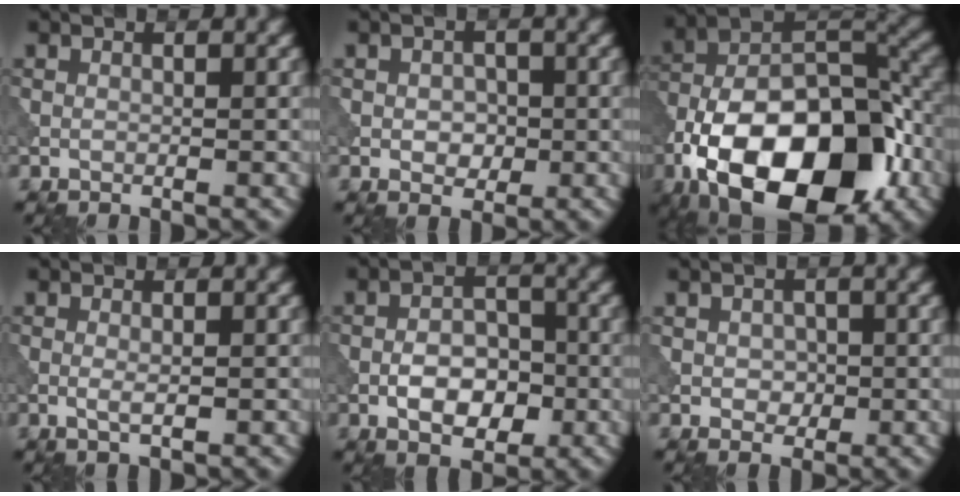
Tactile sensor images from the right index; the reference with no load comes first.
{"total": 1.9, "force": [-0.4, 1.4, 1.3], "torque": [-0.016, -0.001, -0.002]}
{"total": 18.8, "force": [-8.8, 10.4, 13.0], "torque": [-0.220, -0.005, -0.145]}
{"total": 1.2, "force": [-0.4, 0.3, 1.2], "torque": [-0.018, -0.001, -0.004]}
{"total": 4.5, "force": [-1.7, 2.7, 3.3], "torque": [-0.041, 0.008, -0.028]}
{"total": 1.5, "force": [-0.3, 1.2, 0.8], "torque": [-0.010, -0.001, -0.001]}